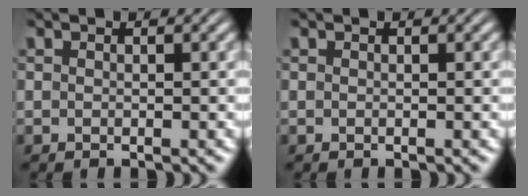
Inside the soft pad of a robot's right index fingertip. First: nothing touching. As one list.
[{"total": 0.0}]